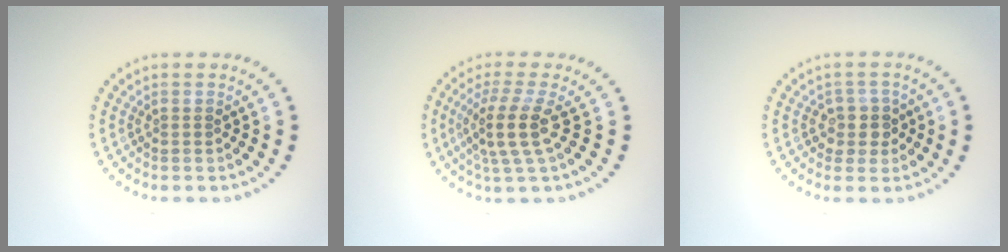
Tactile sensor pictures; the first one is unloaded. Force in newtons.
{"total": 3.6, "press": 2.7, "slide": 2.4}
{"total": 2.2, "press": 2.0, "slide": 0.9}